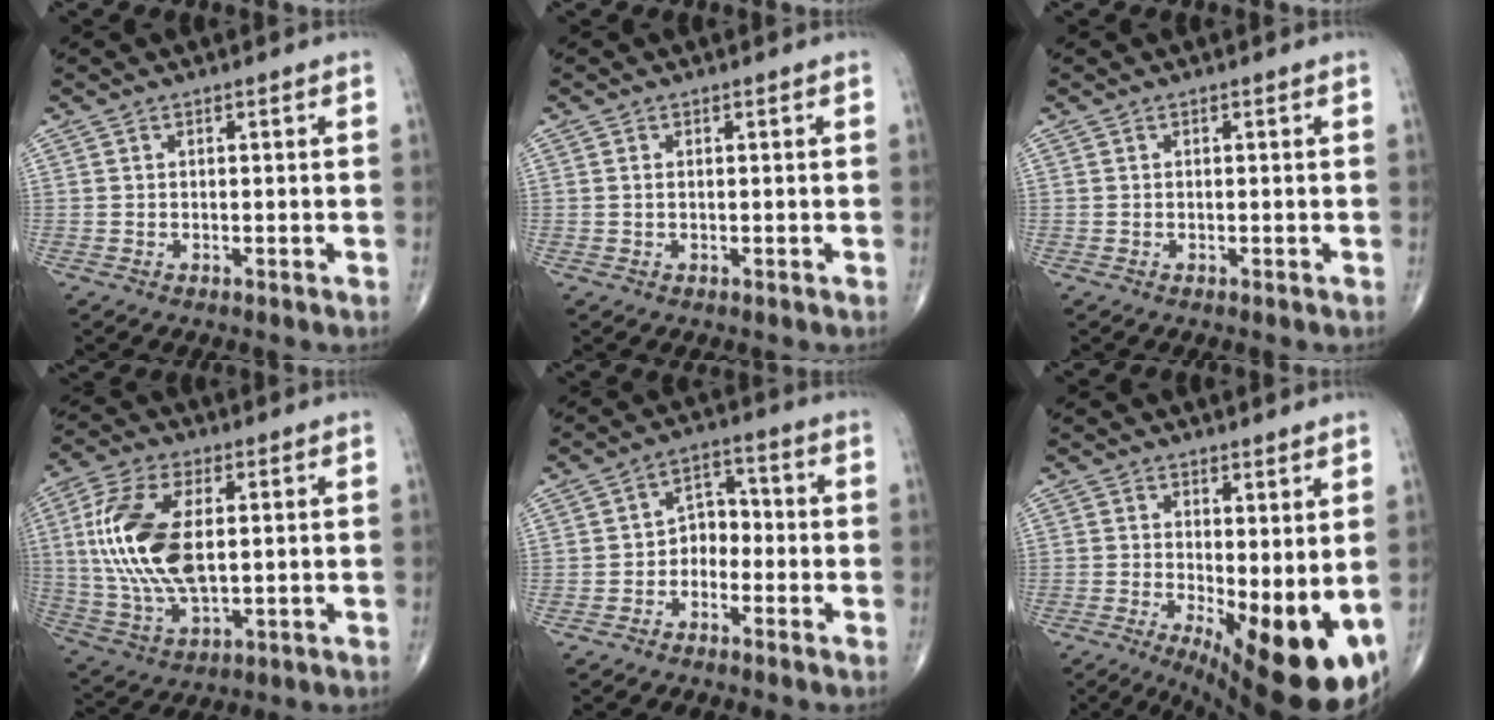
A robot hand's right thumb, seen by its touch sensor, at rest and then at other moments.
{"total": 0.5, "force": [0.1, 0.3, 0.4], "torque": [-0.012, 0.004, 0.004]}
{"total": 0.0}
{"total": 17.0, "force": [2.2, 8.3, 14.6], "torque": [-0.310, -0.005, 0.045]}
{"total": 5.0, "force": [-1.9, 3.7, 2.7], "torque": [-0.016, 0.033, -0.048]}
{"total": 15.2, "force": [-2.0, 5.5, 14.0], "torque": [-0.191, -0.032, -0.008]}